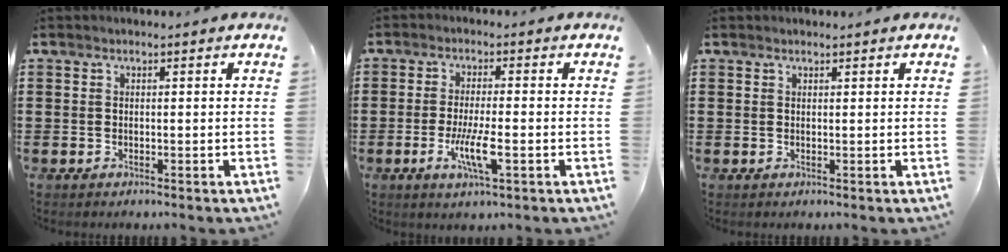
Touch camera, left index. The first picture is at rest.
{"total": 6.1, "force": [-2.0, 1.2, 5.7], "torque": [-0.119, -0.013, -0.040]}
{"total": 0.5, "force": [0.5, 0.0, 0.2], "torque": [-0.005, -0.001, 0.010]}